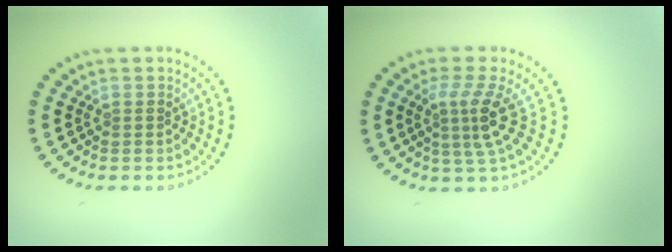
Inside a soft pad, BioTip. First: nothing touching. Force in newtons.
{"total": 3.4, "press": 2.3, "slide": 2.5}